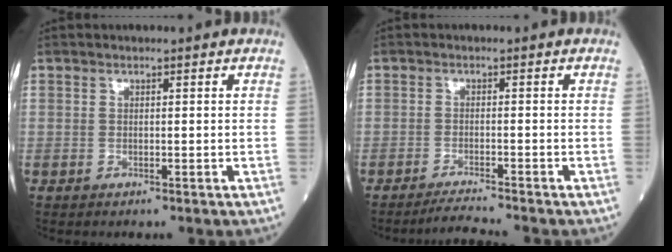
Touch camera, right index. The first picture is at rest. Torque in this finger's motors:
{"motor_torque": [-0.14, -0.05, -0.01, 0.00]}